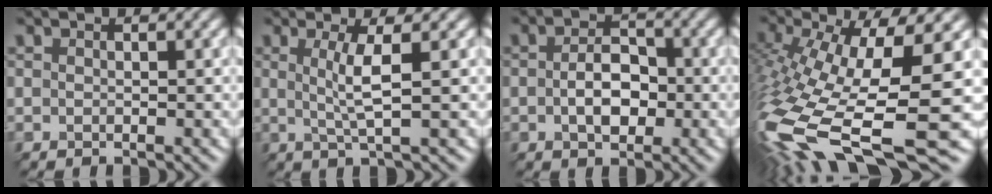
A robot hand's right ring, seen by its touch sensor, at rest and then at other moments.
{"total": 2.0, "force": [0.1, -0.7, 1.8], "torque": [-0.070, -0.001, 0.026]}
{"total": 2.0, "force": [-1.0, 0.8, 1.5], "torque": [-0.062, 0.003, 0.007]}
{"total": 14.6, "force": [-5.6, 4.1, 12.8], "torque": [-0.317, -0.022, -0.074]}